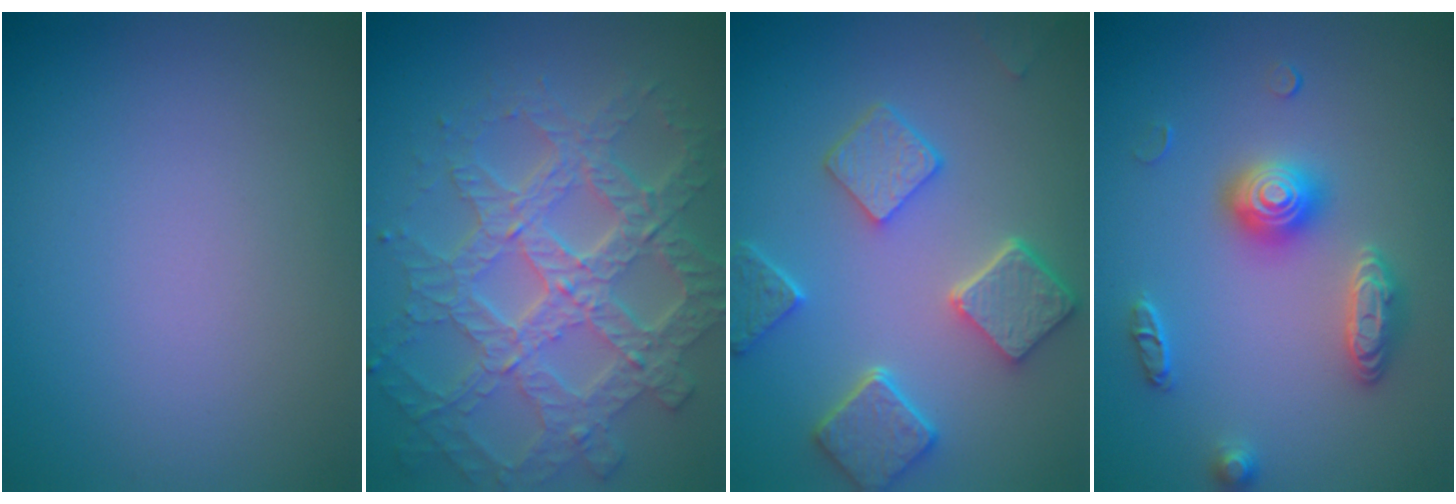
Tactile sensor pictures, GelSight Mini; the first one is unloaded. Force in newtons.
{"total": 8.0, "press": 5.9, "slide": 5.4}
{"total": 5.7, "press": 4.6, "slide": 3.5}
{"total": 3.1, "press": 3.1, "slide": 0.3}